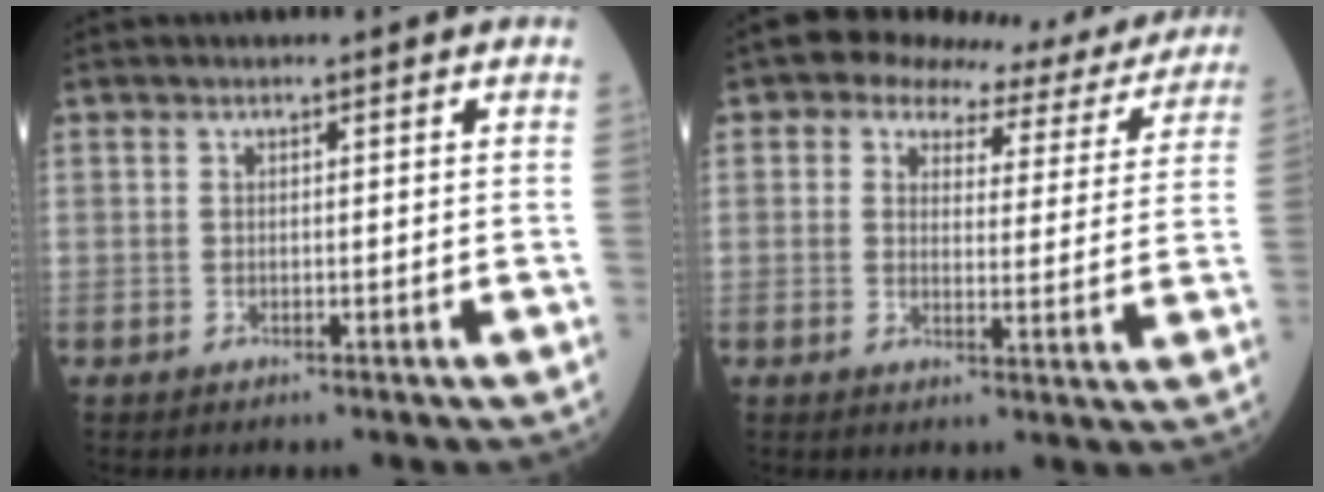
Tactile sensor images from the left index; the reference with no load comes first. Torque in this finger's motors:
{"motor_torque": [1.09, -1.04, -0.06, 0.01]}